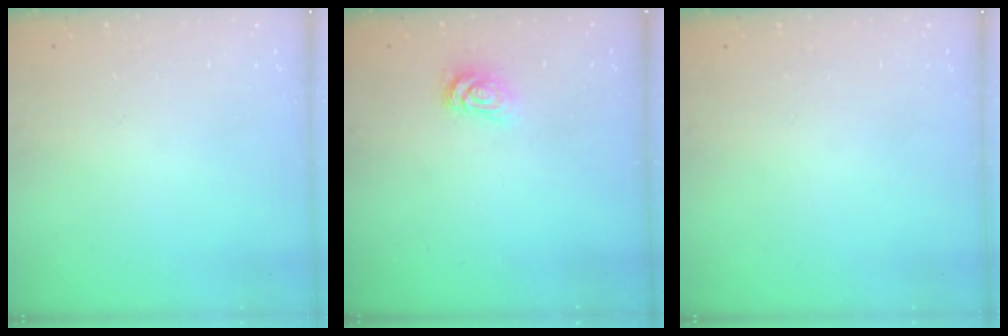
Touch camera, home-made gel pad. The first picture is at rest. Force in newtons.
{"total": 2.8, "press": 2.8, "slide": 0.4}
{"total": 0.0}